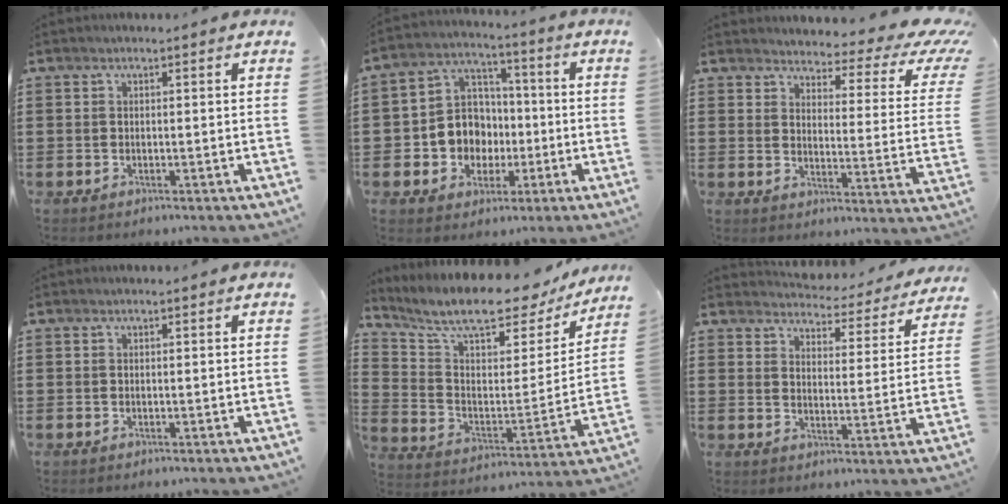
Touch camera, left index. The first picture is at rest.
{"total": 8.4, "force": [-1.2, 7.9, 2.6], "torque": [-0.089, 0.005, -0.018]}
{"total": 4.2, "force": [3.2, 1.4, 2.4], "torque": [-0.050, -0.029, 0.047]}
{"total": 0.0}
{"total": 10.4, "force": [8.7, 2.1, 5.3], "torque": [-0.126, -0.062, 0.145]}
{"total": 3.6, "force": [3.6, 0.1, 0.2], "torque": [-0.021, -0.037, 0.054]}